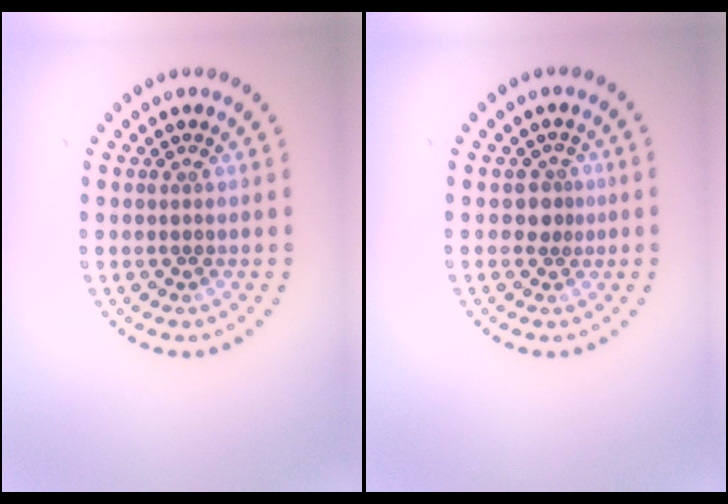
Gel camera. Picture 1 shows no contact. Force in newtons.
{"total": 1.3, "press": 0.9, "slide": 0.9}